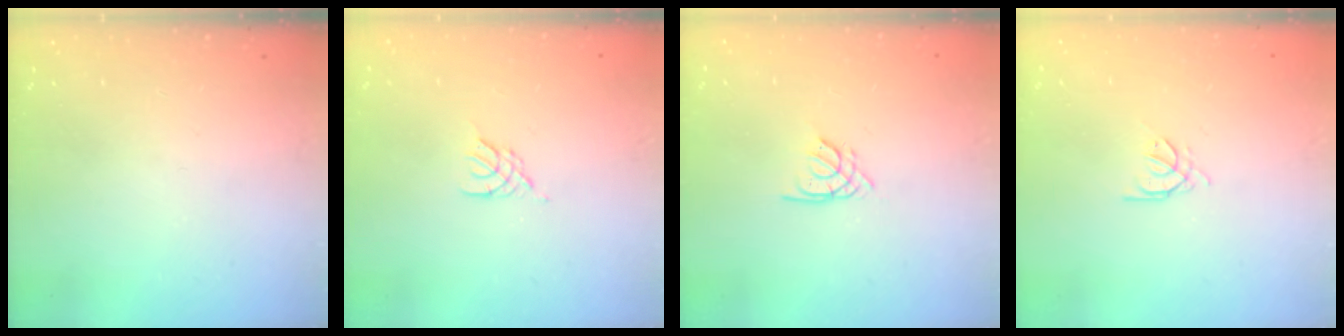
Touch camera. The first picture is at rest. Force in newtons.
{"total": 2.4, "press": 2.3, "slide": 0.5}
{"total": 1.4, "press": 1.4, "slide": 0.3}
{"total": 1.4, "press": 1.3, "slide": 0.3}